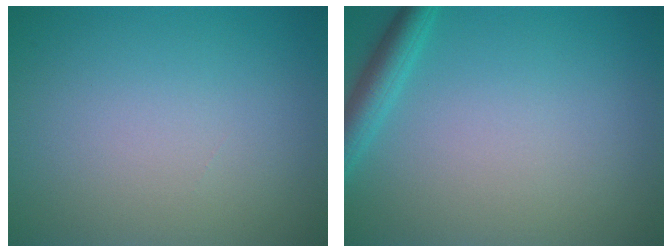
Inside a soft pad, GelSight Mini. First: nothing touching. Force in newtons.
{"total": 2.5, "press": 2.5, "slide": 0.1}